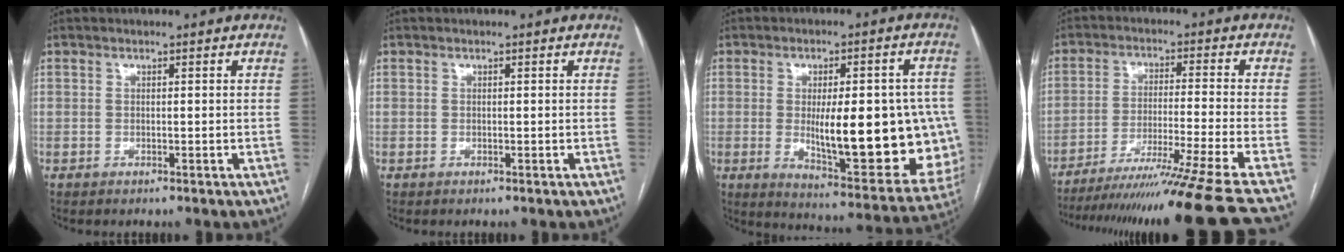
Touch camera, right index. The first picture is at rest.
{"total": 0.0}
{"total": 21.9, "force": [-1.9, 6.5, 20.8], "torque": [-0.218, 0.007, 0.003]}
{"total": 23.5, "force": [-20.3, -4.8, 10.7], "torque": [-0.125, -0.076, -0.305]}